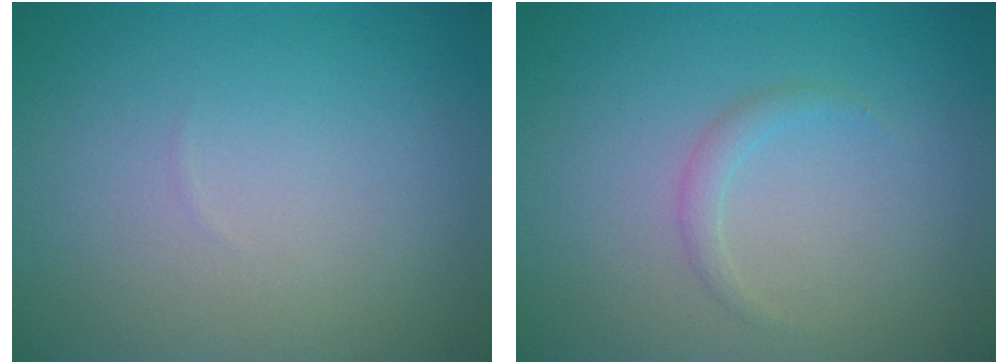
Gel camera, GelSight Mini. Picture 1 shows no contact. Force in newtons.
{"total": 1.0, "press": 1.0, "slide": 0.1}